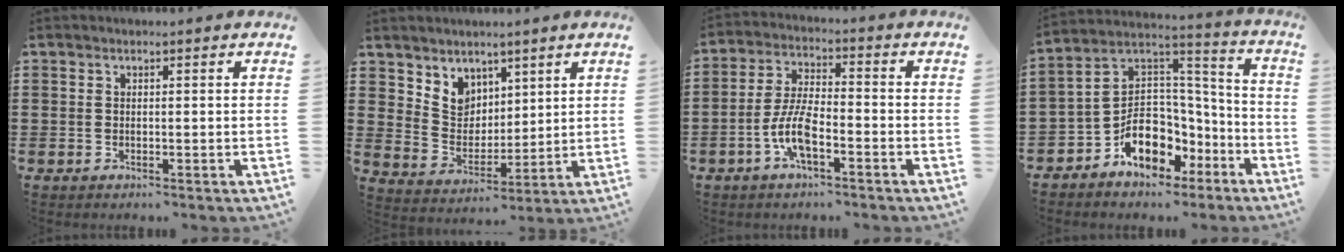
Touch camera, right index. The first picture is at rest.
{"total": 6.1, "force": [4.0, 4.7, 0.0], "torque": [-0.038, -0.022, 0.078]}
{"total": 7.3, "force": [-3.1, 2.4, 6.1], "torque": [-0.150, -0.010, -0.066]}
{"total": 9.5, "force": [-4.2, 7.5, 4.2], "torque": [-0.089, 0.001, -0.072]}